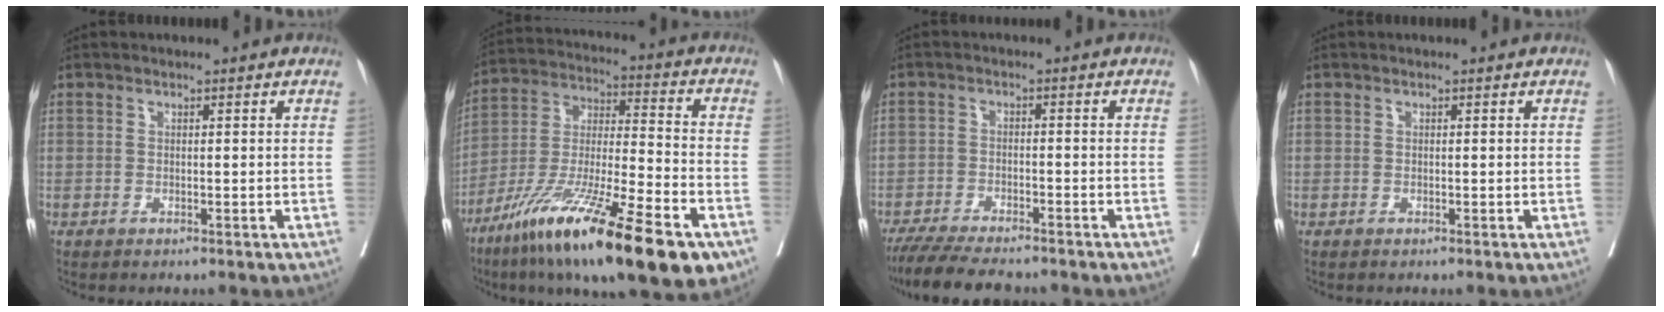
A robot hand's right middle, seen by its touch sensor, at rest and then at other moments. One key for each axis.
{"total": 25.0, "fx": -14.4, "fy": 3.4, "fz": 20.2, "tx": -0.319, "ty": -0.043, "tz": -0.246}
{"total": 10.3, "fx": -9.1, "fy": 1.5, "fz": 4.7, "tx": -0.070, "ty": -0.020, "tz": -0.144}
{"total": 0.0}